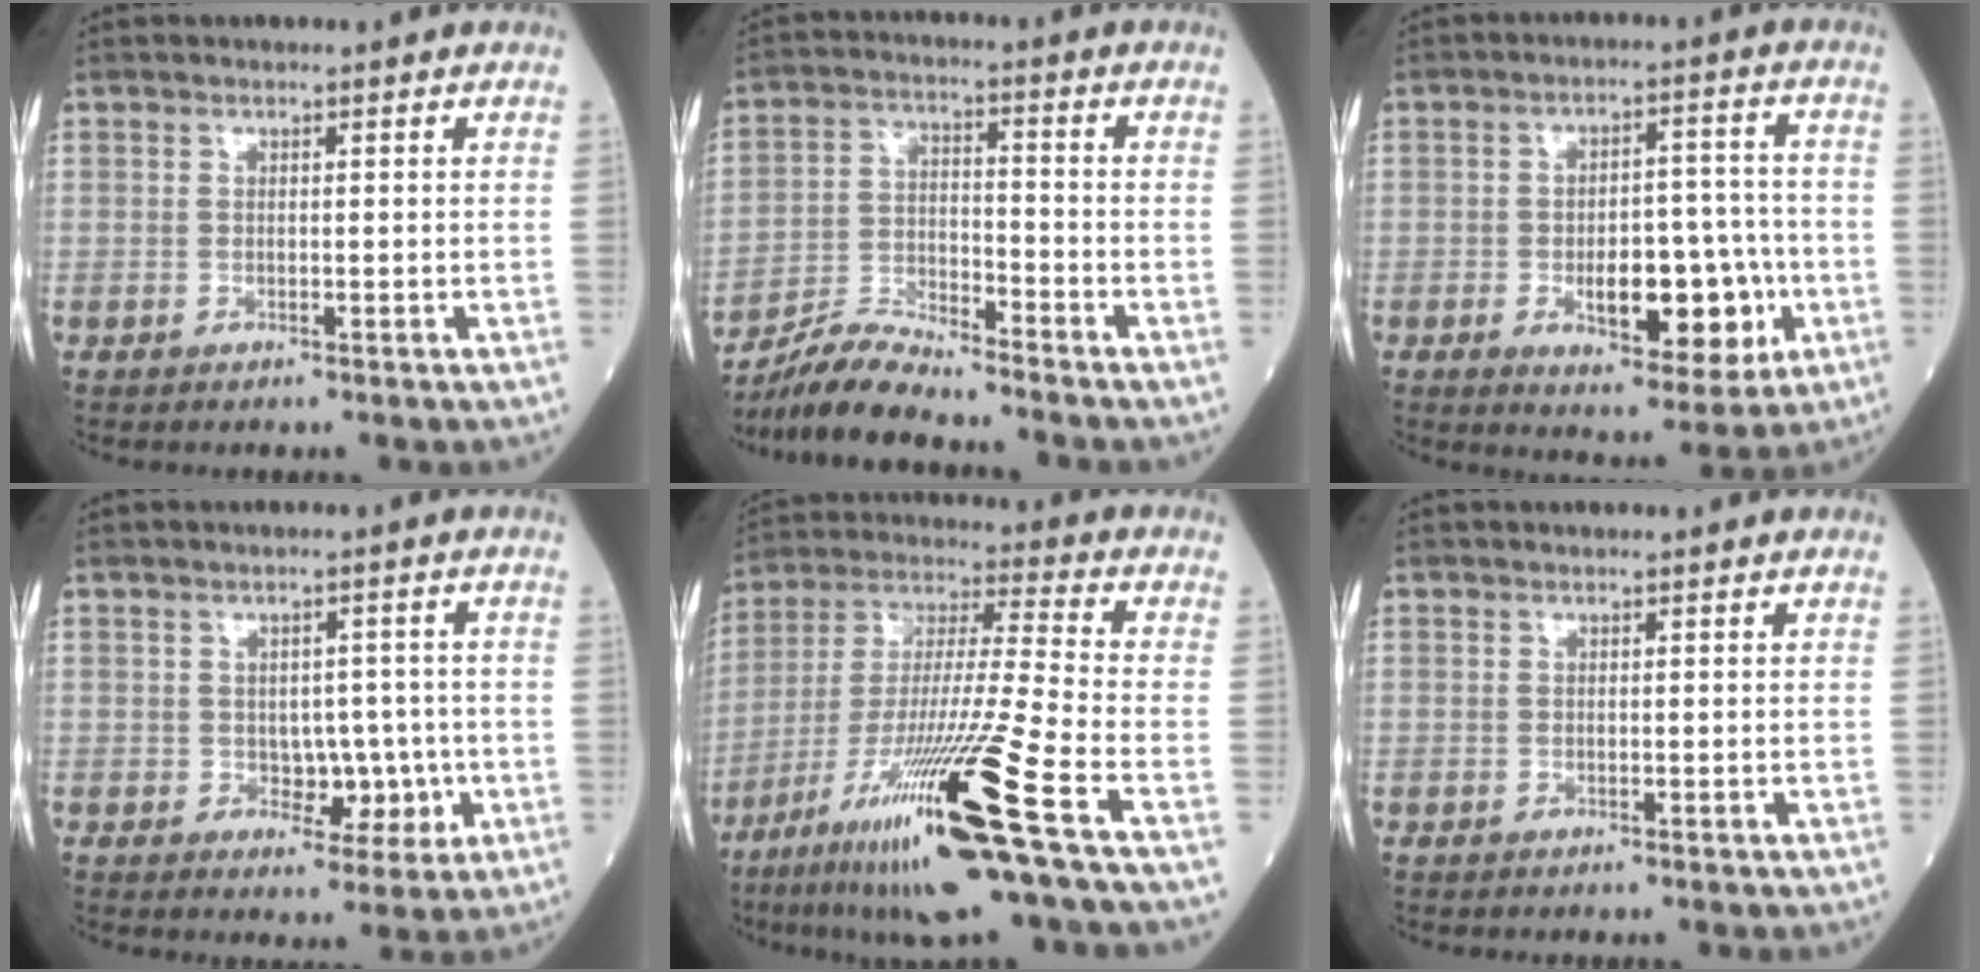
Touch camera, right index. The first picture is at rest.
{"total": 9.2, "force": [-8.8, 0.0, 2.7], "torque": [-0.062, -0.004, -0.168]}
{"total": 11.9, "force": [-3.3, 5.1, 10.2], "torque": [-0.139, 0.010, -0.040]}
{"total": 5.1, "force": [-0.9, 3.3, 3.8], "torque": [-0.038, 0.008, -0.004]}
{"total": 21.0, "force": [-11.3, -1.2, 17.6], "torque": [-0.338, -0.047, -0.209]}
{"total": 0.0}